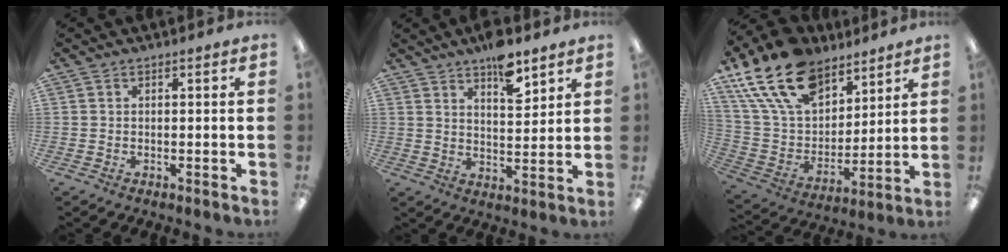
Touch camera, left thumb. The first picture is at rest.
{"total": 8.6, "force": [6.6, 3.0, 4.6], "torque": [-0.060, -0.042, 0.110]}
{"total": 20.6, "force": [13.7, 11.8, 9.9], "torque": [-0.206, -0.074, 0.256]}